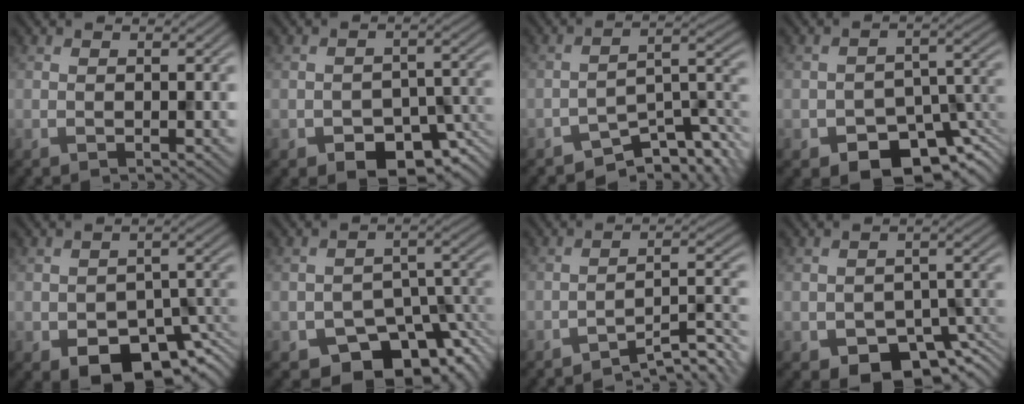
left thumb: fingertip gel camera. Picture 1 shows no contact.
{"total": 7.8, "force": [-4.6, 4.2, 4.8], "torque": [-0.064, -0.017, -0.066]}
{"total": 8.9, "force": [-6.7, 3.0, 5.0], "torque": [-0.056, -0.004, -0.114]}
{"total": 10.2, "force": [-6.3, 5.6, 5.8], "torque": [-0.080, -0.025, -0.099]}
{"total": 9.3, "force": [-5.2, 5.1, 5.8], "torque": [-0.089, -0.028, -0.069]}
{"total": 11.6, "force": [-7.3, 6.3, 6.5], "torque": [-0.090, -0.027, -0.112]}
{"total": 6.3, "force": [-4.8, 1.2, 3.9], "torque": [-0.054, 0.011, -0.079]}
{"total": 7.8, "force": [-4.6, 4.3, 4.6], "torque": [-0.065, -0.023, -0.065]}